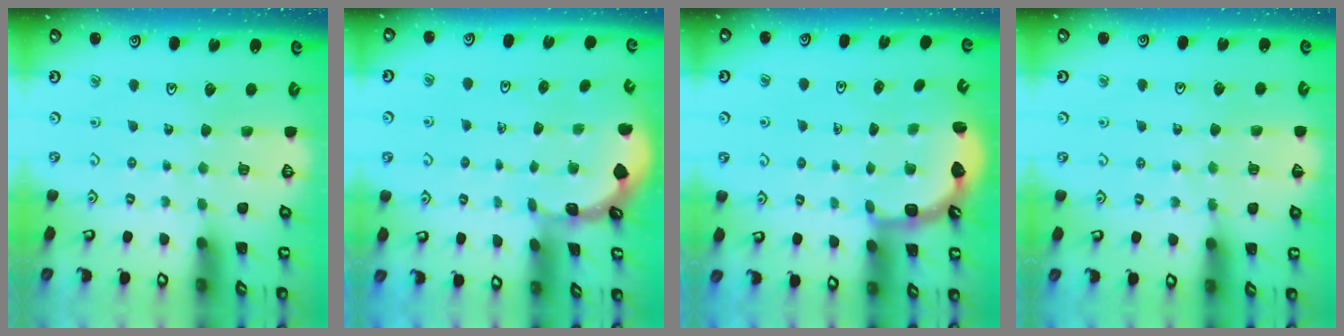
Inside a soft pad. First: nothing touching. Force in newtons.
{"total": 0.8, "press": 0.8, "slide": 0.1}
{"total": 3.3, "press": 2.3, "slide": 2.3}
{"total": 4.0, "press": 3.7, "slide": 1.5}